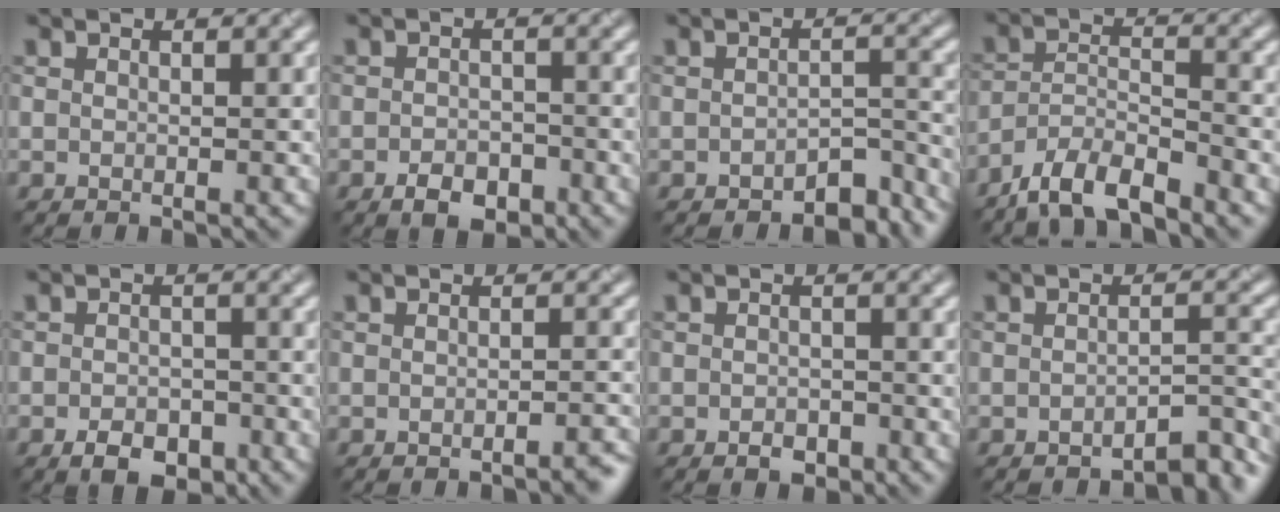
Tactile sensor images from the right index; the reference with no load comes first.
{"total": 2.8, "force": [-1.5, 1.7, 1.6], "torque": [-0.021, 0.002, -0.030]}
{"total": 3.9, "force": [-3.2, 1.4, 1.7], "torque": [-0.018, 0.001, -0.045]}
{"total": 5.2, "force": [-4.4, 1.3, 2.4], "torque": [-0.041, -0.003, -0.087]}
{"total": 3.1, "force": [-1.6, 1.9, 1.8], "torque": [-0.024, -0.001, -0.032]}
{"total": 1.5, "force": [-1.3, 0.3, 0.7], "torque": [-0.003, 0.005, -0.018]}
{"total": 1.3, "force": [-0.8, 0.9, 0.6], "torque": [-0.007, 0.000, -0.015]}
{"total": 3.5, "force": [-3.2, 0.5, 1.2], "torque": [-0.014, 0.005, -0.044]}